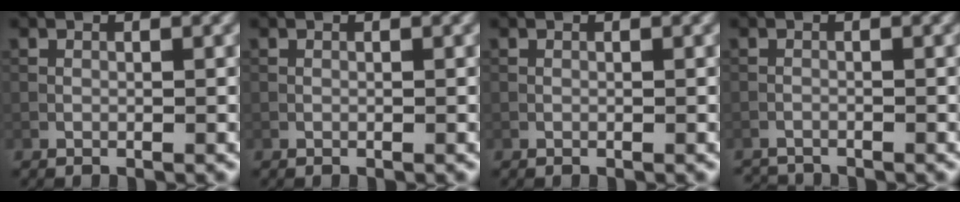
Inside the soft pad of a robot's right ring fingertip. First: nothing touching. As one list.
[{"total": 0.0}, {"total": 0.0}, {"total": 1.9, "force": [-1.9, 0.1, 0.1], "torque": [-0.009, -0.007, -0.036]}]